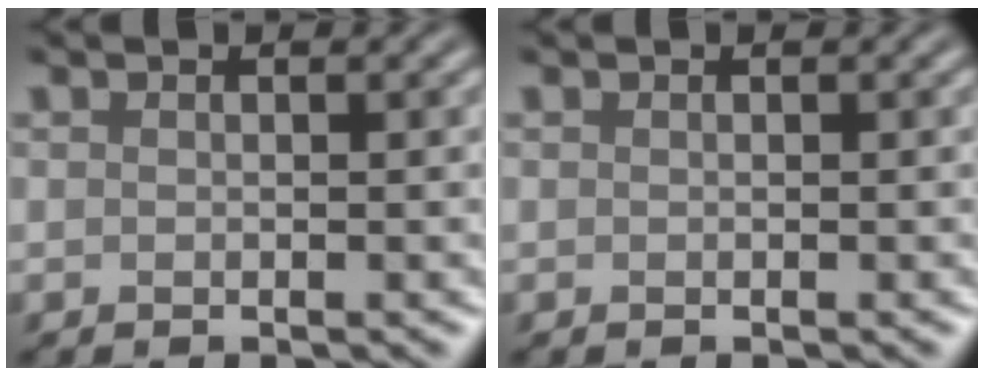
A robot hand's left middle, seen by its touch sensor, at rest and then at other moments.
{"total": 0.0}